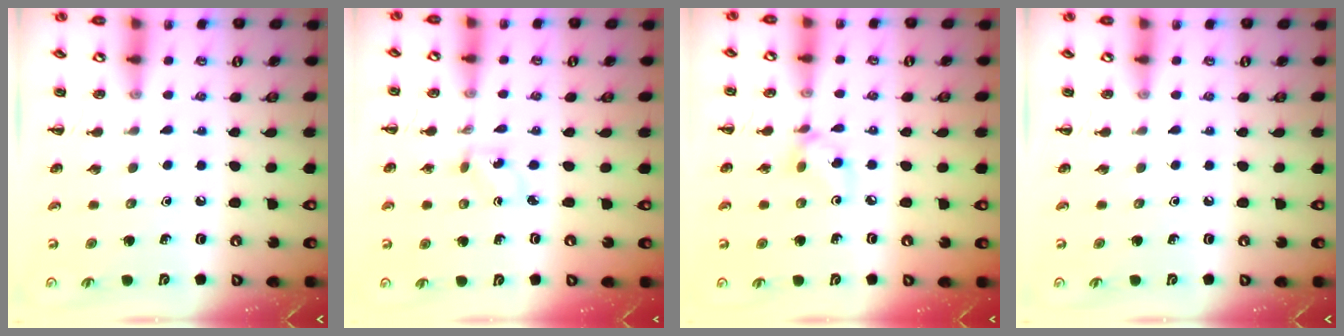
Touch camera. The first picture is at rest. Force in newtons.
{"total": 1.2, "press": 1.1, "slide": 0.5}
{"total": 4.3, "press": 4.3, "slide": 0.7}
{"total": 0.0}